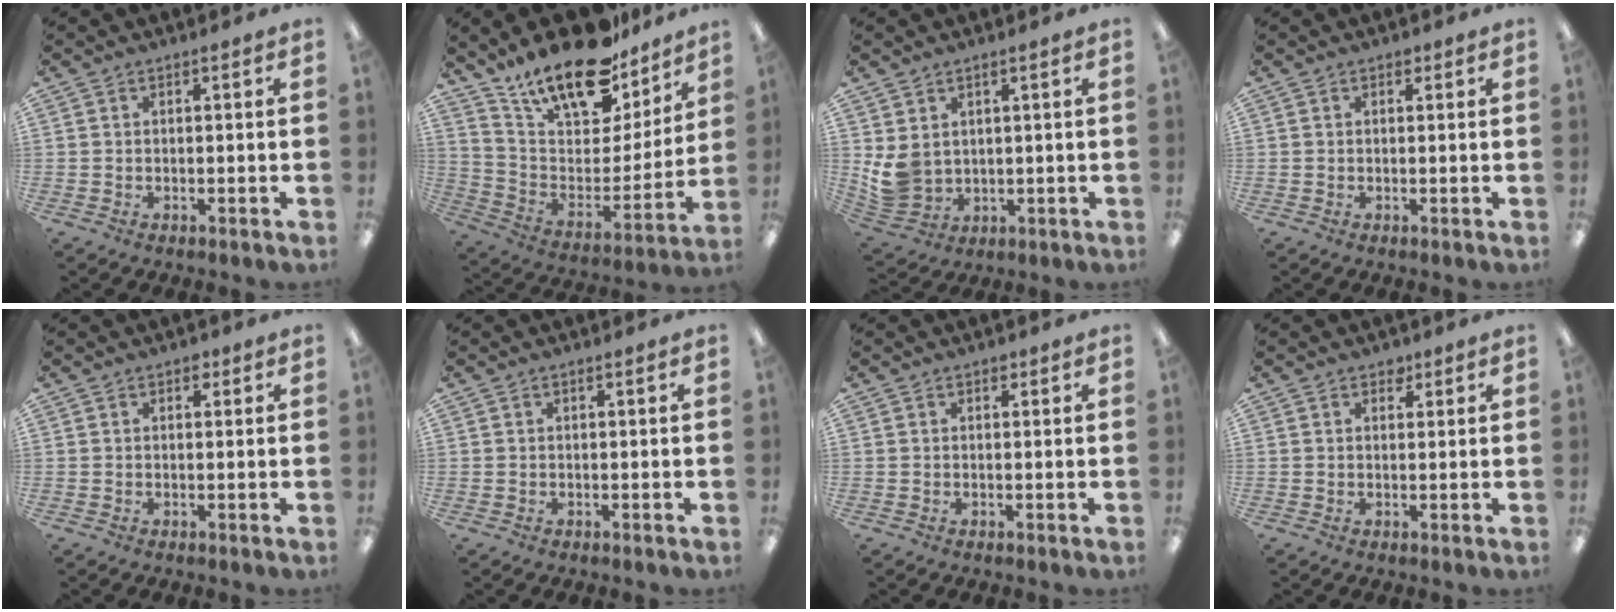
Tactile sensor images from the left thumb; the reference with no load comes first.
{"total": 22.0, "force": [17.1, 8.8, 10.6], "torque": [-0.188, -0.115, 0.304]}
{"total": 6.9, "force": [2.0, 5.6, 3.5], "torque": [-0.083, -0.008, 0.042]}
{"total": 0.9, "force": [0.5, 0.6, 0.3], "torque": [0.001, -0.001, 0.008]}
{"total": 1.4, "force": [0.7, 1.0, 0.7], "torque": [0.001, -0.003, 0.009]}
{"total": 0.0}
{"total": 0.8, "force": [0.5, 0.5, 0.3], "torque": [0.002, 0.000, 0.007]}
{"total": 1.9, "force": [1.3, 1.2, 0.6], "torque": [-0.005, -0.001, 0.022]}